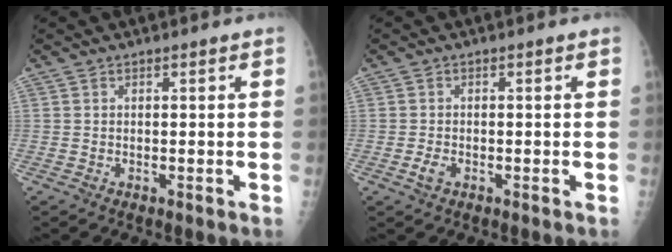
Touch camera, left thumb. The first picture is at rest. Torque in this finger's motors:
{"motor_torque": [-0.17, 0.06, 0.20, 0.07, 0.00]}